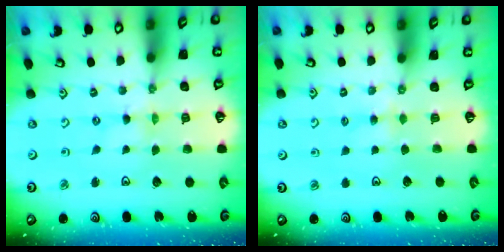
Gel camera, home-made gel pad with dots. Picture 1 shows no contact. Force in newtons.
{"total": 3.6, "press": 3.5, "slide": 0.6}